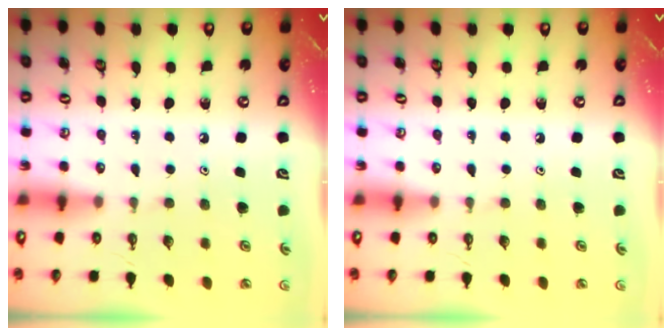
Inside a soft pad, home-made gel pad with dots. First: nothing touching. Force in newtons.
{"total": 0.0}